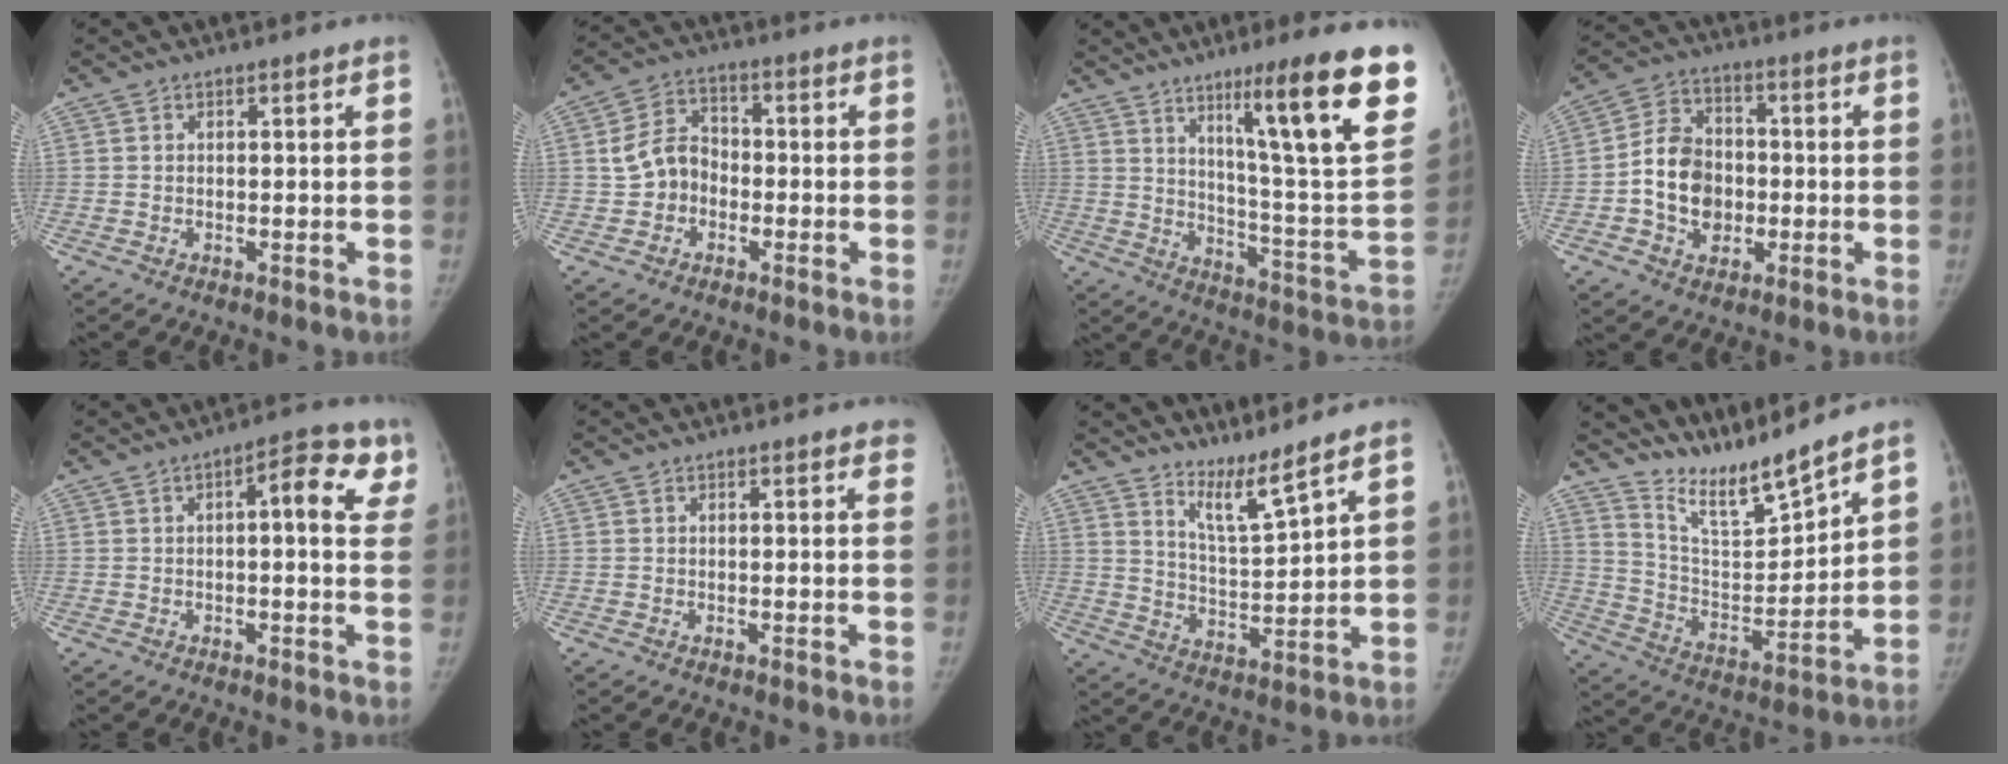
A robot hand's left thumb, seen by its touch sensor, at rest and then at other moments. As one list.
[{"total": 7.6, "force": [-1.2, 6.3, 4.1], "torque": [-0.055, 0.030, -0.033]}, {"total": 25.7, "force": [13.4, 3.0, 21.7], "torque": [-0.284, -0.058, 0.206]}, {"total": 11.7, "force": [-1.8, 9.2, 7.0], "torque": [-0.094, 0.021, -0.035]}, {"total": 8.8, "force": [2.9, 3.3, 7.6], "torque": [-0.073, 0.008, 0.026]}, {"total": 2.6, "force": [2.1, 0.8, 1.2], "torque": [0.004, -0.002, 0.011]}, {"total": 6.7, "force": [5.8, -0.7, 3.4], "torque": [-0.063, -0.069, 0.114]}, {"total": 11.9, "force": [11.2, 0.0, 3.7], "torque": [-0.052, -0.083, 0.222]}]